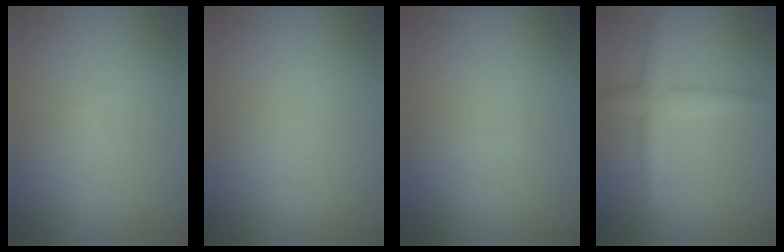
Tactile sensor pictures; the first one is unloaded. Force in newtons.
{"total": 0.0}
{"total": 0.0}
{"total": 2.5, "press": 2.5, "slide": 0.1}